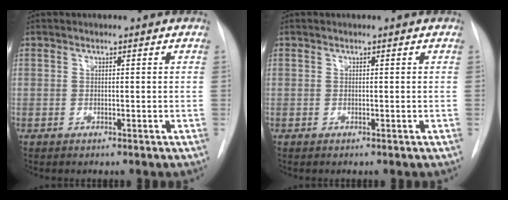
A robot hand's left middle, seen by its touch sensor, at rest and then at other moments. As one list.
[{"total": 0.0}]